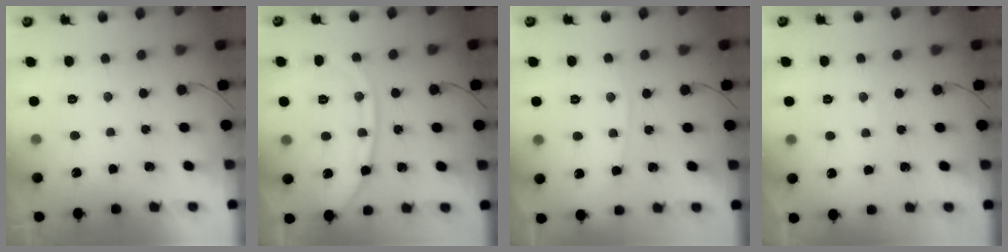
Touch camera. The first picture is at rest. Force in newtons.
{"total": 11.9, "press": 11.8, "slide": 1.3}
{"total": 5.4, "press": 5.4, "slide": 0.6}
{"total": 2.0, "press": 2.0, "slide": 0.3}